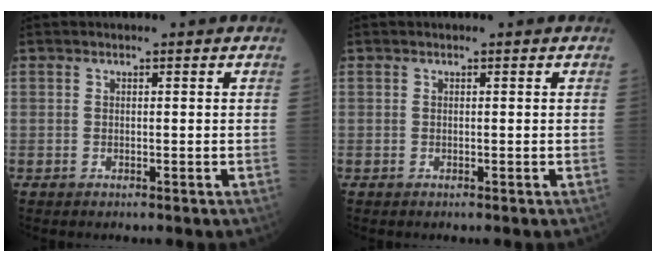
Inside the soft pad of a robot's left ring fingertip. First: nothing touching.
{"total": 0.0}